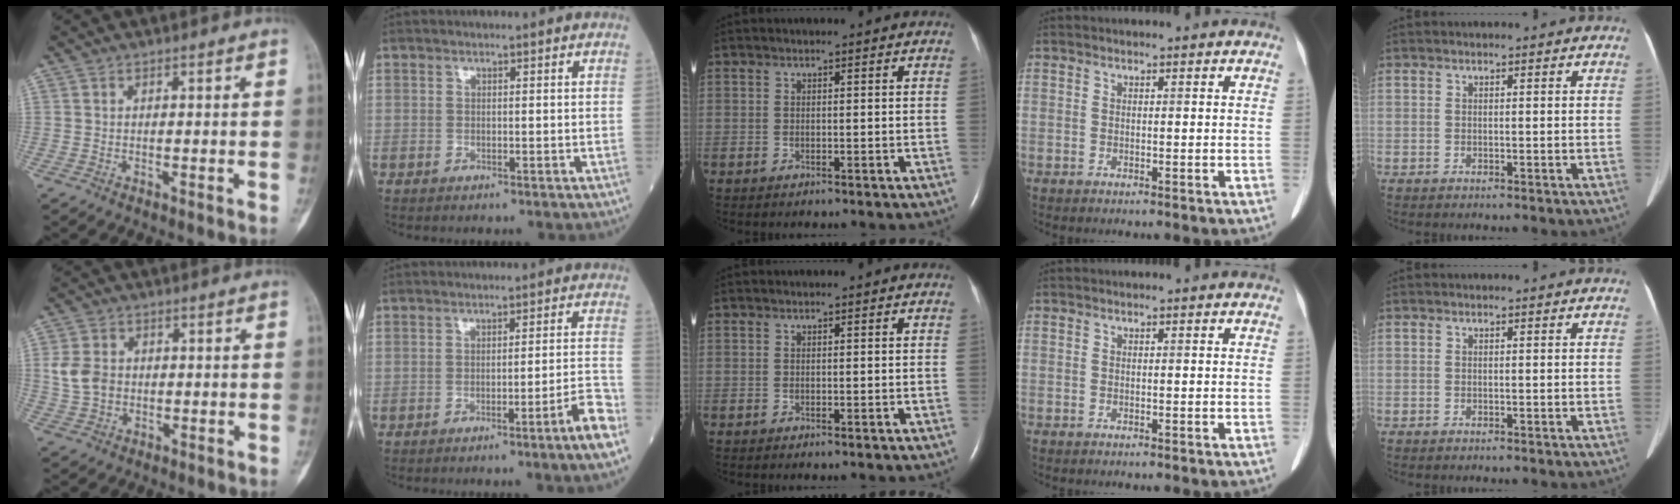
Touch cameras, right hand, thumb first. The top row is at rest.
{"thumb": {"total": 6.1, "force": [0.4, 4.9, 3.6], "torque": [-0.060, 0.004, 0.012]}, "index": {"total": 5.7, "force": [-3.4, -0.9, 4.5], "torque": [-0.048, 0.004, -0.050]}}